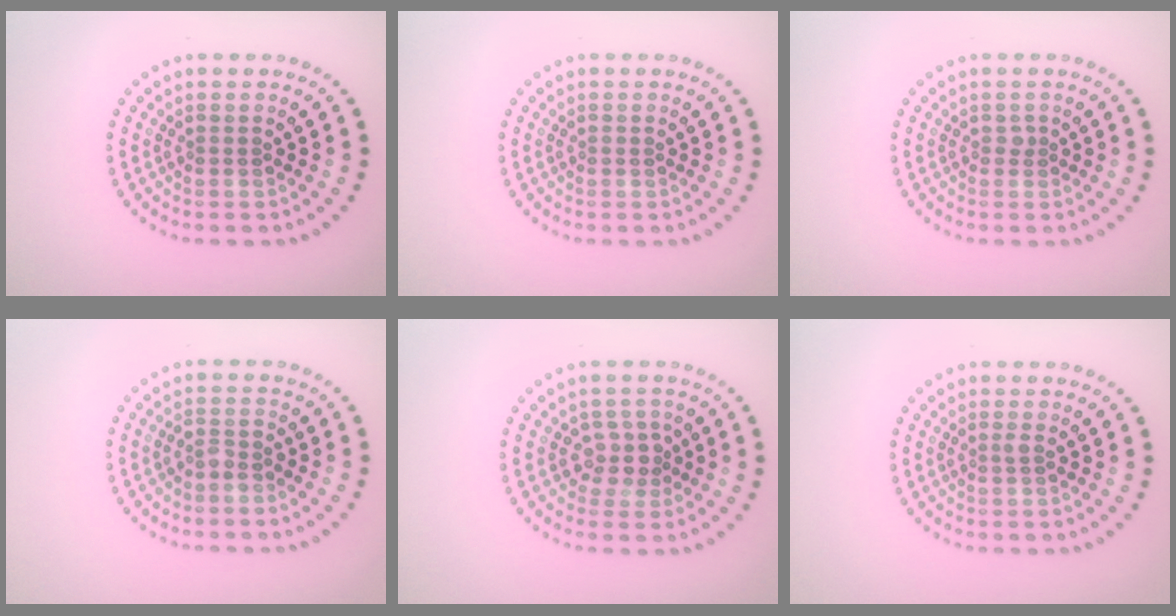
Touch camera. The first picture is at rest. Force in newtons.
{"total": 0.0}
{"total": 0.6, "press": 0.4, "slide": 0.4}
{"total": 1.4, "press": 1.1, "slide": 0.8}
{"total": 2.3, "press": 2.0, "slide": 1.2}
{"total": 0.6, "press": 0.4, "slide": 0.4}